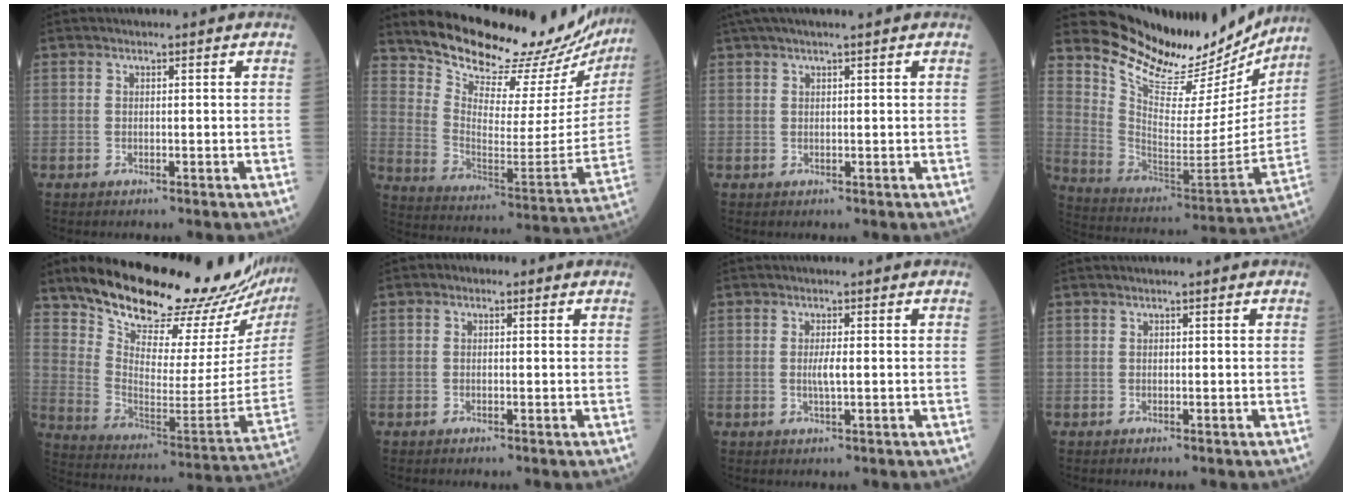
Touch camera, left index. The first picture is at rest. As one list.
[{"total": 24.4, "force": [22.8, 5.5, 6.8], "torque": [-0.110, -0.101, 0.301]}, {"total": 6.2, "force": [4.9, -0.1, 3.7], "torque": [-0.057, 0.033, 0.077]}, {"total": 22.4, "force": [20.5, 5.6, 7.1], "torque": [-0.117, -0.055, 0.302]}, {"total": 25.0, "force": [22.5, 2.4, 10.6], "torque": [-0.176, -0.114, 0.320]}, {"total": 1.1, "force": [0.1, 0.9, 0.6], "torque": [-0.010, 0.004, -0.008]}, {"total": 2.0, "force": [-0.3, 0.0, 2.0], "torque": [-0.040, -0.006, -0.006]}, {"total": 0.0}]